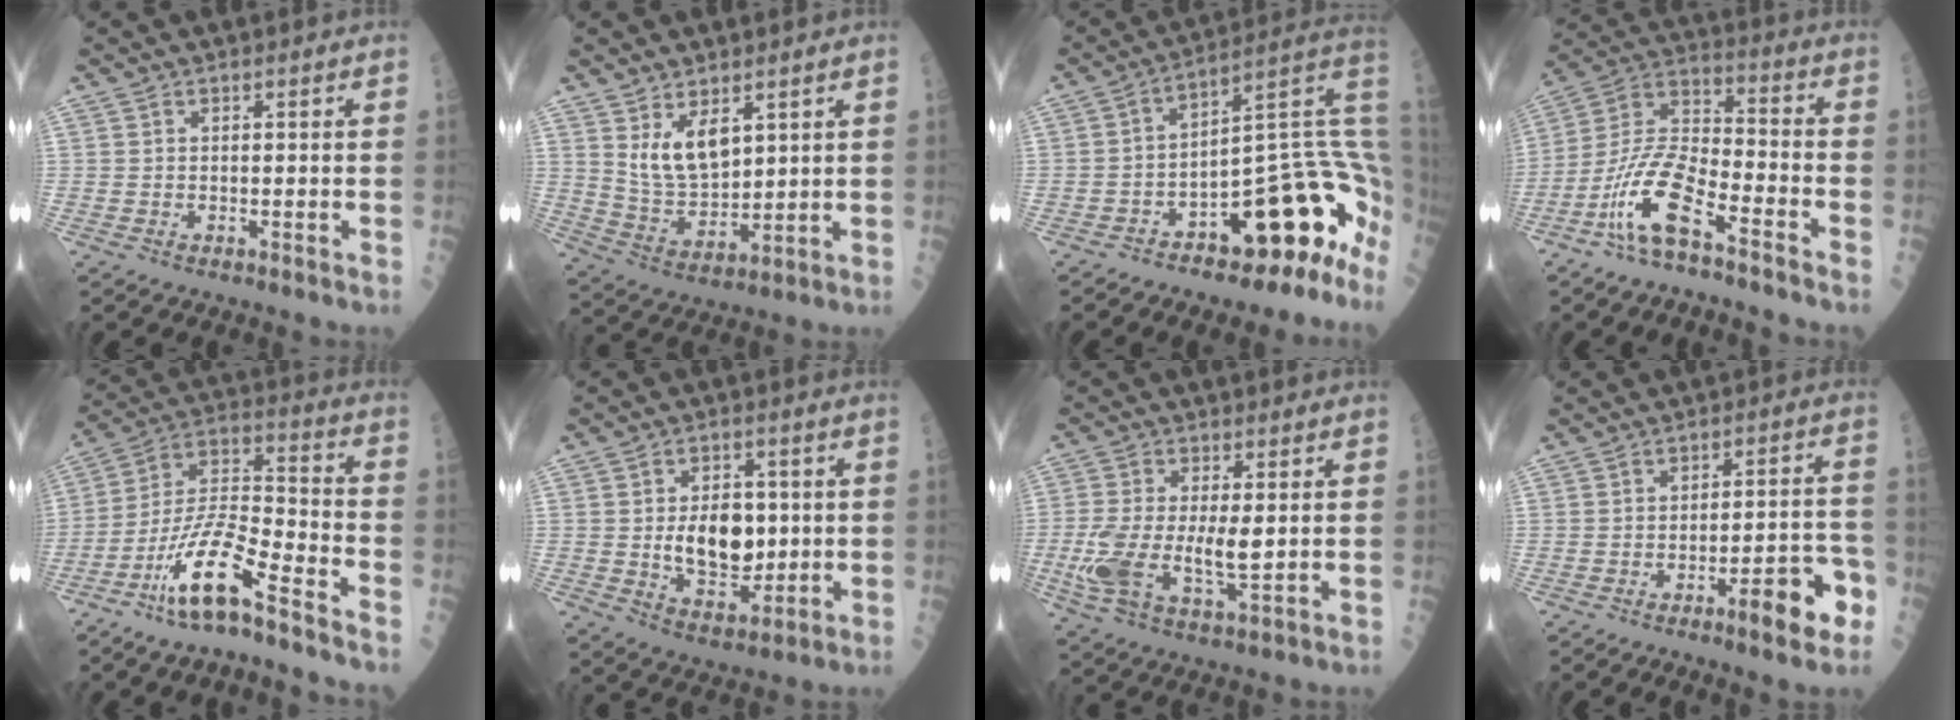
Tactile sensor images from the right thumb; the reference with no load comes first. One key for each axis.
{"total": 8.4, "fx": 3.9, "fy": 4.4, "fz": 6.1, "tx": -0.092, "ty": -0.034, "tz": 0.087}
{"total": 17.3, "fx": -7.8, "fy": 6.9, "fz": 13.8, "tx": -0.122, "ty": 0.103, "tz": -0.108}
{"total": 13.9, "fx": -7.8, "fy": 4.4, "fz": 10.6, "tx": -0.221, "ty": 0.066, "tz": -0.152}
{"total": 15.1, "fx": -9.6, "fy": 3.0, "fz": 11.3, "tx": -0.226, "ty": 0.071, "tz": -0.180}
{"total": 11.4, "fx": 0.3, "fy": 7.3, "fz": 8.7, "tx": -0.095, "ty": -0.009, "tz": 0.015}
{"total": 12.6, "fx": -0.6, "fy": 5.4, "fz": 11.4, "tx": -0.237, "ty": -0.014, "tz": -0.007}
{"total": 10.2, "fx": -4.6, "fy": 2.7, "fz": 8.7, "tx": -0.109, "ty": 0.034, "tz": -0.062}